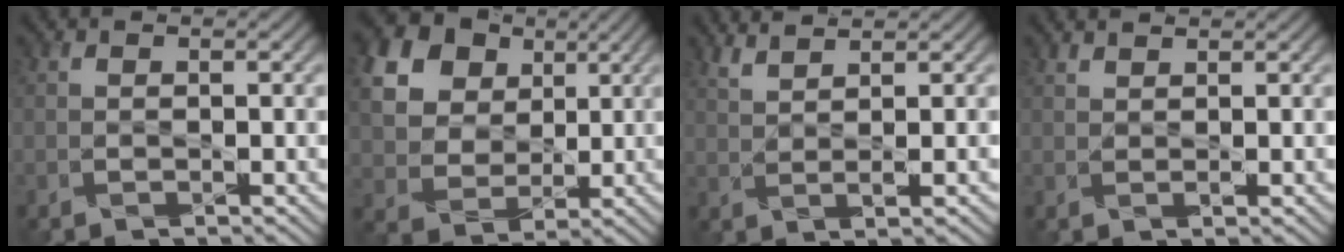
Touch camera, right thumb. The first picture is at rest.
{"total": 21.3, "force": [9.2, 16.8, 9.3], "torque": [-0.273, 0.023, 0.185]}
{"total": 3.5, "force": [2.6, 0.5, 2.3], "torque": [-0.038, -0.002, 0.048]}
{"total": 1.3, "force": [1.1, 0.1, 0.6], "torque": [-0.020, 0.000, 0.025]}